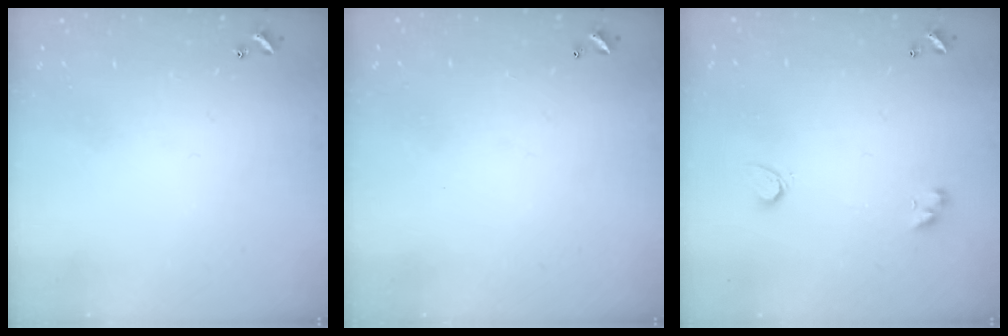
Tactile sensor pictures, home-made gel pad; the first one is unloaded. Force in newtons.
{"total": 2.9, "press": 2.9, "slide": 0.1}
{"total": 3.3, "press": 2.8, "slide": 1.7}